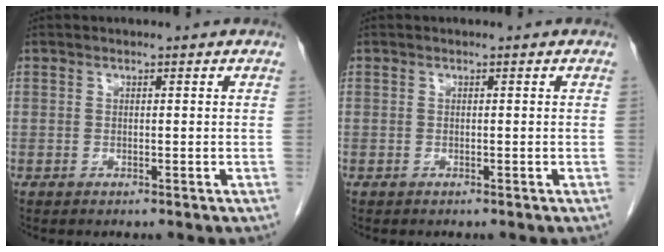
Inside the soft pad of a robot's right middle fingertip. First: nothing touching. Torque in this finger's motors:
{"motor_torque": [-0.36, 0.05, -0.09, -0.01]}